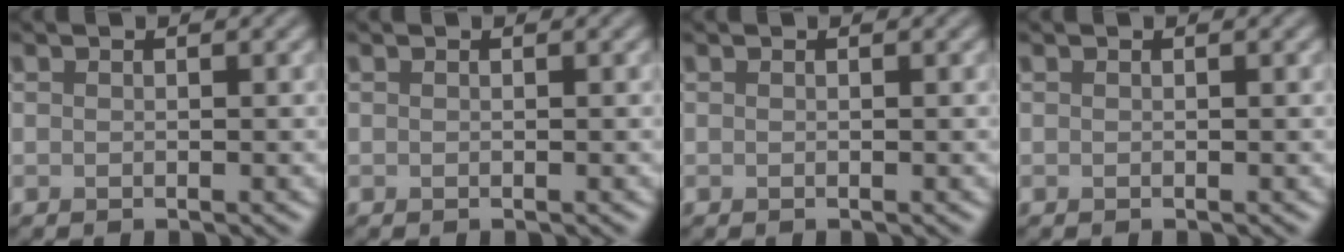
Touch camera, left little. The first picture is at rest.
{"total": 0.0}
{"total": 0.0}
{"total": 0.0}